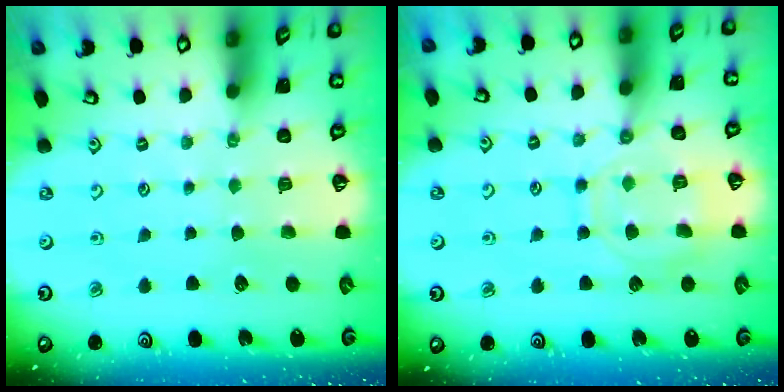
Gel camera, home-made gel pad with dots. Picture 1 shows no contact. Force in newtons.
{"total": 11.7, "press": 11.6, "slide": 1.2}